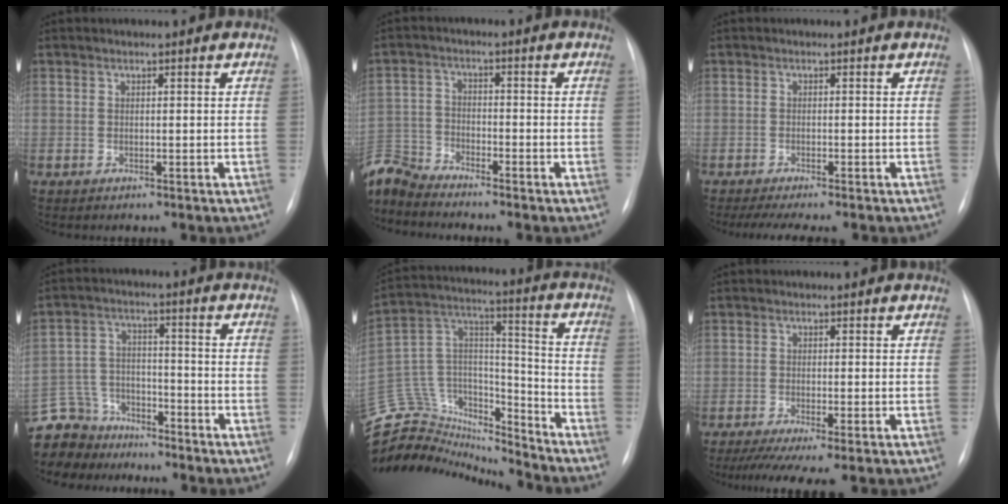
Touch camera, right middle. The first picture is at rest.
{"total": 7.9, "force": [-7.8, 1.1, 0.8], "torque": [-0.030, 0.005, -0.158]}
{"total": 7.0, "force": [-5.7, 0.7, 3.9], "torque": [-0.052, -0.009, -0.085]}
{"total": 12.4, "force": [-10.7, 6.2, 1.1], "torque": [-0.047, 0.029, -0.191]}
{"total": 26.6, "force": [-24.8, 7.3, 6.6], "torque": [-0.191, 0.037, -0.398]}
{"total": 6.8, "force": [-4.8, 0.5, 4.8], "torque": [-0.075, -0.018, -0.079]}